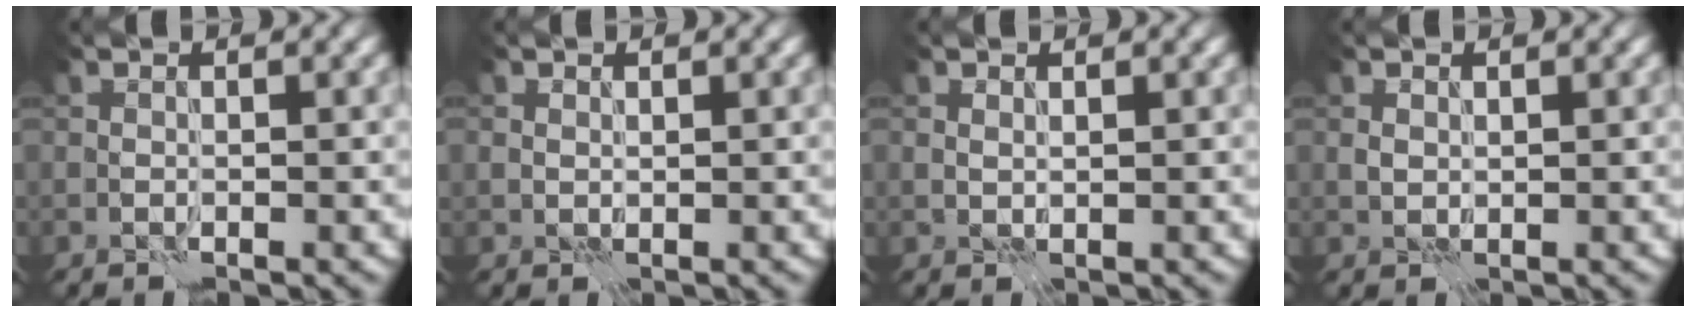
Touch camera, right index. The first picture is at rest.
{"total": 0.7, "force": [0.5, 0.5, -0.1], "torque": [0.003, -0.002, 0.009]}
{"total": 0.6, "force": [0.6, 0.1, 0.0], "torque": [-0.001, -0.002, 0.010]}
{"total": 0.8, "force": [0.5, 0.6, 0.1], "torque": [-0.002, -0.001, 0.009]}